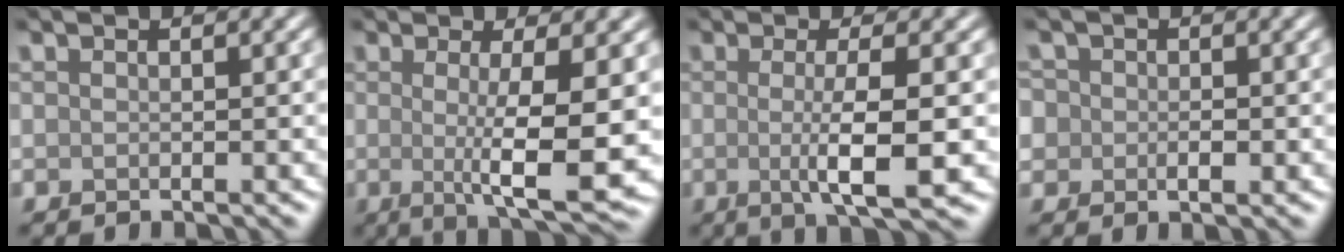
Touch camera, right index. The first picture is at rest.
{"total": 7.5, "force": [-0.4, 1.4, 7.4], "torque": [-0.109, -0.014, -0.003]}
{"total": 5.5, "force": [-0.6, 1.1, 5.3], "torque": [-0.087, -0.010, -0.009]}
{"total": 2.7, "force": [0.0, 2.3, 1.5], "torque": [-0.019, 0.001, -0.012]}